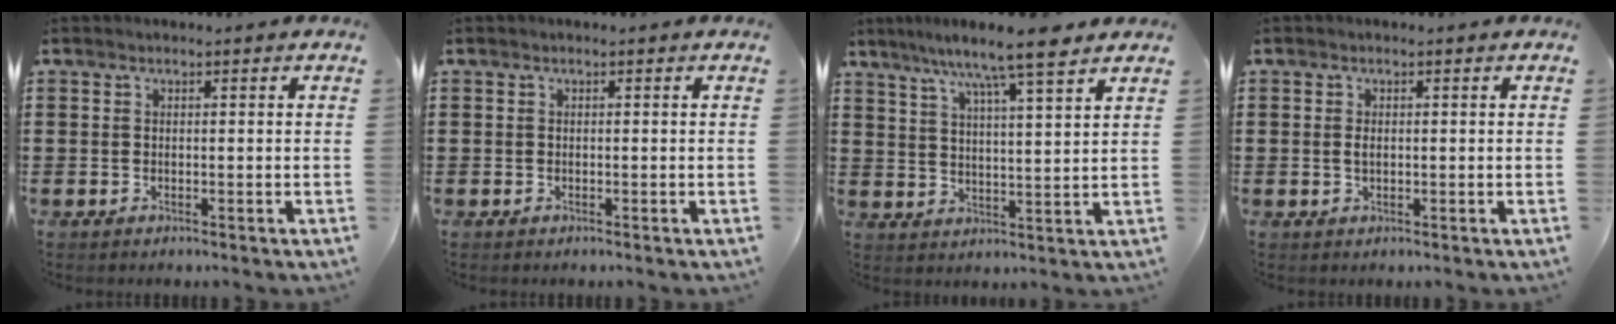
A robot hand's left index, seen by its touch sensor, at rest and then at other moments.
{"total": 0.0}
{"total": 8.4, "force": [6.6, 0.3, 5.2], "torque": [-0.112, -0.025, 0.110]}
{"total": 1.1, "force": [0.0, 0.5, 1.0], "torque": [-0.021, 0.001, -0.001]}